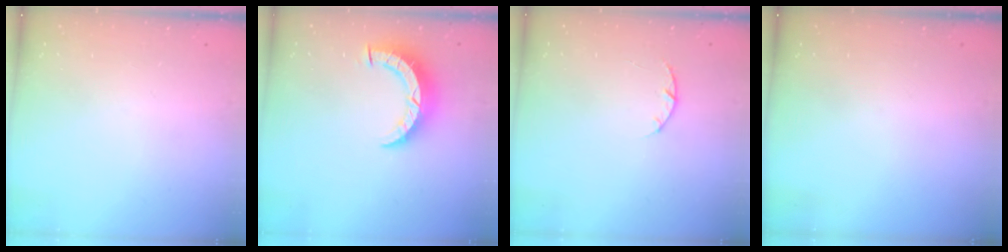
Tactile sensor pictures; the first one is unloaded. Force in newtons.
{"total": 7.7, "press": 7.6, "slide": 0.8}
{"total": 3.2, "press": 3.2, "slide": 0.5}
{"total": 0.0}